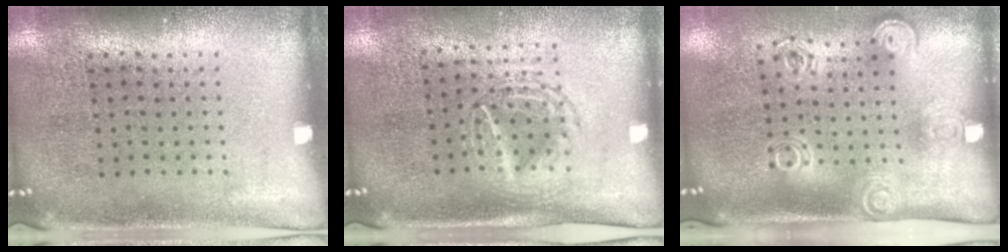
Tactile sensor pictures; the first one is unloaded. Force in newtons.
{"total": 1.6, "press": 1.3, "slide": 0.8}
{"total": 2.0, "press": 1.5, "slide": 1.3}